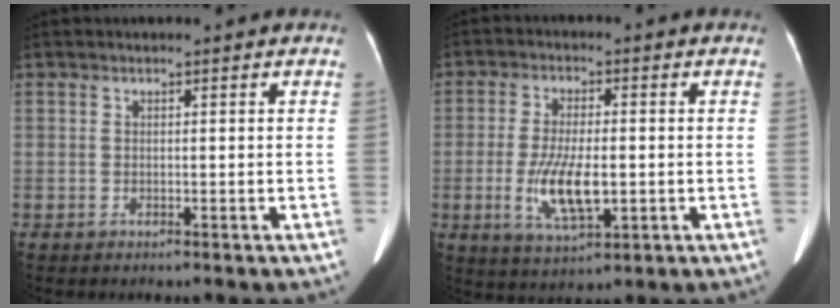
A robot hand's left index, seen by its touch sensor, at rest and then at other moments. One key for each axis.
{"total": 8.5, "fx": -1.7, "fy": 2.7, "fz": 7.9, "tx": -0.161, "ty": -0.009, "tz": -0.024}